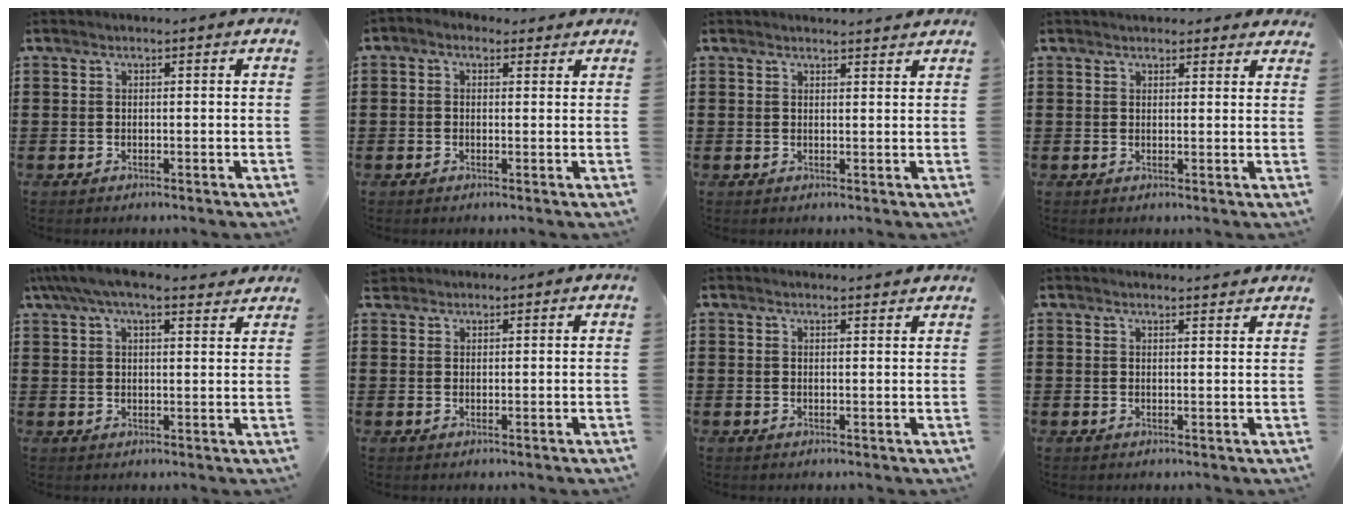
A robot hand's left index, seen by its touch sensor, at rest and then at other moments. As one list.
[{"total": 1.4, "force": [0.3, 1.2, 0.6], "torque": [-0.016, 0.006, 0.005]}, {"total": 1.6, "force": [1.6, 0.2, 0.1], "torque": [-0.006, 0.001, 0.031]}, {"total": 2.2, "force": [2.1, 0.6, 0.1], "torque": [0.000, -0.003, 0.039]}, {"total": 6.2, "force": [5.0, 1.5, 3.4], "torque": [-0.079, -0.007, 0.092]}, {"total": 1.4, "force": [1.3, 0.6, 0.0], "torque": [-0.005, 0.002, 0.026]}, {"total": 1.6, "force": [1.6, 0.0, 0.3], "torque": [-0.010, 0.000, 0.031]}, {"total": 2.0, "force": [2.0, -0.1, 0.3], "torque": [-0.010, -0.002, 0.039]}]